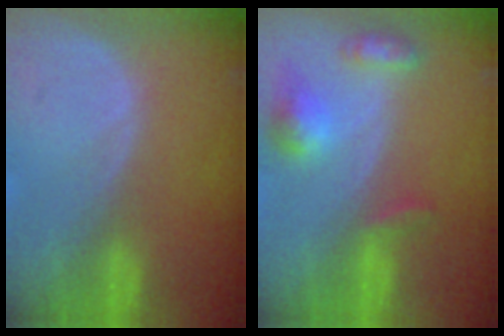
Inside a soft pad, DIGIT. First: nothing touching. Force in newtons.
{"total": 5.7, "press": 5.3, "slide": 2.1}